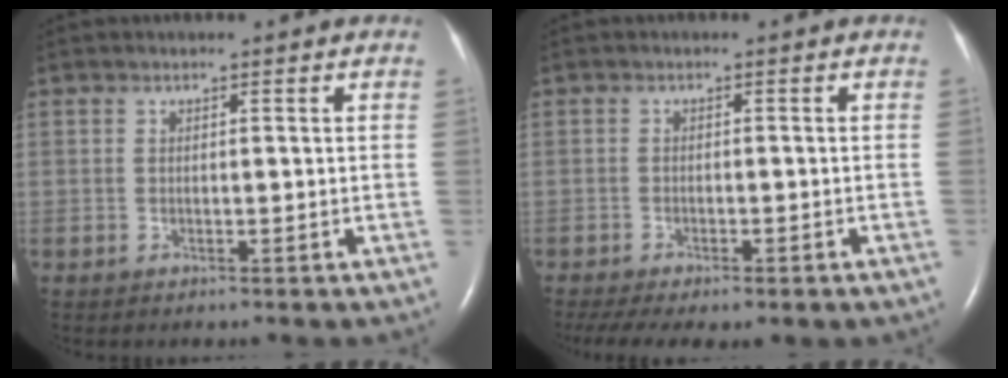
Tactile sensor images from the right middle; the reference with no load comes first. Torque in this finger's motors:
{"motor_torque": [1.10, -1.04, 0.15, 0.04]}